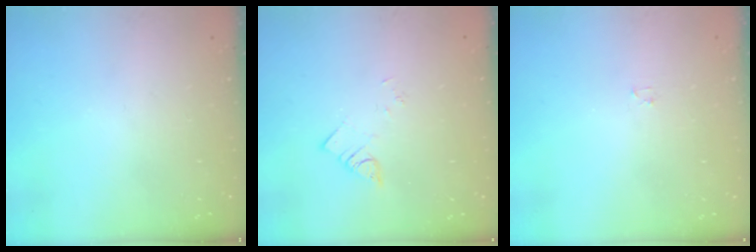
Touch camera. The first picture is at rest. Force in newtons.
{"total": 2.2, "press": 2.2, "slide": 0.2}
{"total": 1.2, "press": 1.2, "slide": 0.2}